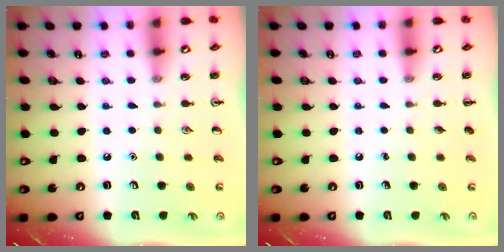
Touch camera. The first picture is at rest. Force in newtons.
{"total": 0.0}